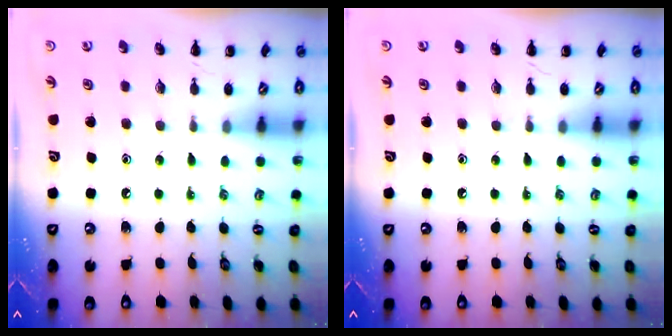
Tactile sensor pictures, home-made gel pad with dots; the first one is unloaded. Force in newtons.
{"total": 0.0}